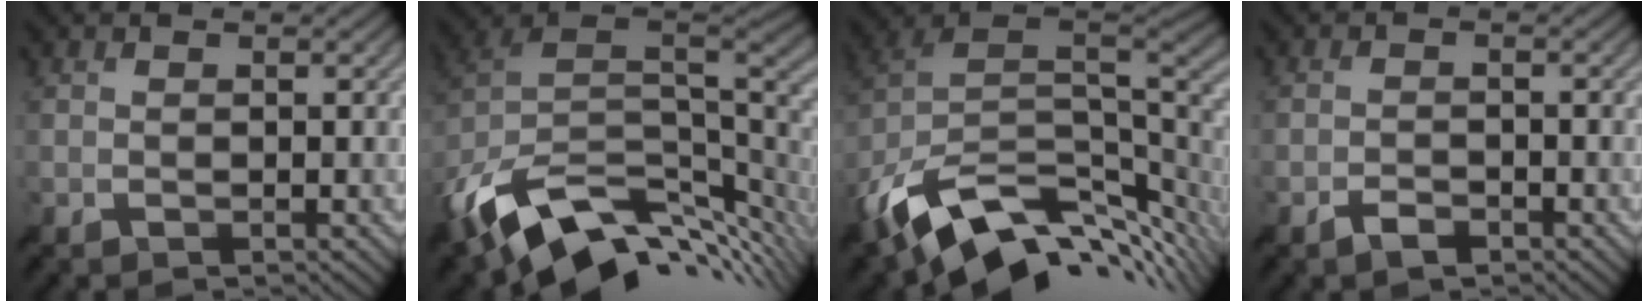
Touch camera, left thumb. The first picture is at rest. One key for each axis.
{"total": 15.5, "fx": -6.0, "fy": 8.9, "fz": 11.2, "tx": -0.241, "ty": -0.023, "tz": -0.095}
{"total": 15.5, "fx": -5.8, "fy": 8.8, "fz": 11.3, "tx": -0.242, "ty": -0.023, "tz": -0.094}
{"total": 1.8, "fx": -1.5, "fy": 0.7, "fz": 0.8, "tx": -0.011, "ty": -0.001, "tz": -0.031}